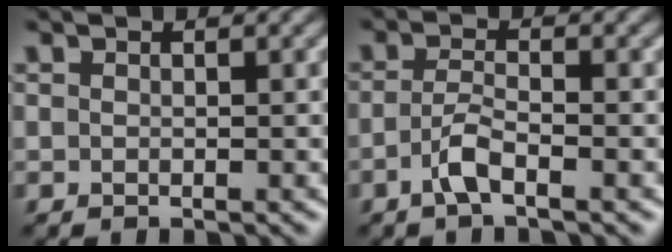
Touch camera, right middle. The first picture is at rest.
{"total": 2.4, "force": [-1.3, 0.6, 2.0], "torque": [-0.043, 0.005, -0.033]}